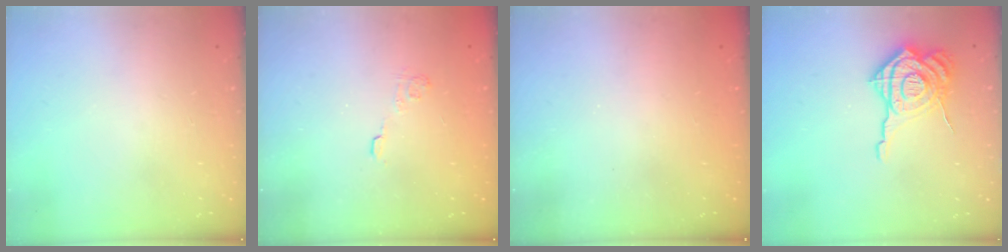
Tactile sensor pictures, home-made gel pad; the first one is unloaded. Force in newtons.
{"total": 2.9, "press": 2.5, "slide": 1.4}
{"total": 2.3, "press": 2.1, "slide": 0.8}
{"total": 16.6, "press": 16.5, "slide": 1.6}